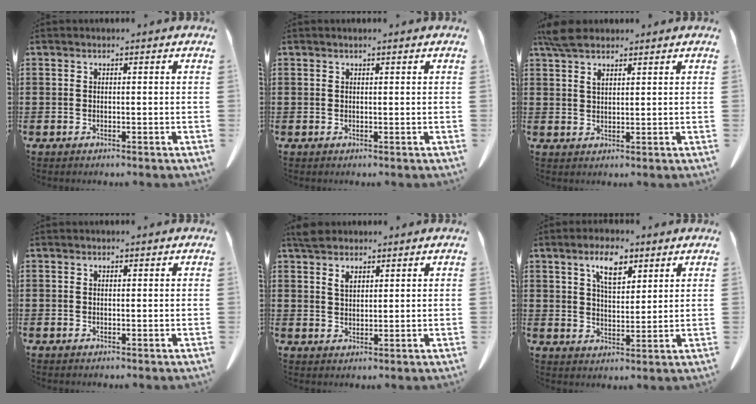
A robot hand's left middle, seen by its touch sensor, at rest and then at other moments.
{"total": 0.5, "force": [0.3, 0.0, 0.4], "torque": [-0.010, -0.002, 0.008]}
{"total": 4.0, "force": [2.9, 1.5, 2.3], "torque": [-0.052, 0.003, 0.054]}
{"total": 0.5, "force": [0.4, 0.1, 0.4], "torque": [-0.009, -0.001, 0.009]}
{"total": 3.0, "force": [2.3, 1.4, 1.4], "torque": [-0.034, 0.006, 0.044]}
{"total": 7.0, "force": [4.6, 2.7, 4.5], "torque": [-0.078, -0.008, 0.077]}